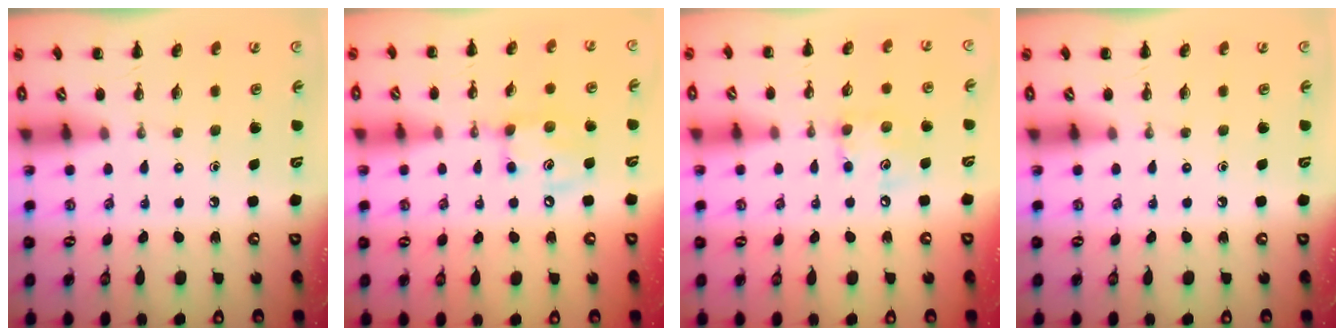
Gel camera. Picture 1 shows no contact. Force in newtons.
{"total": 9.6, "press": 9.4, "slide": 1.6}
{"total": 8.0, "press": 8.0, "slide": 0.8}
{"total": 0.0}